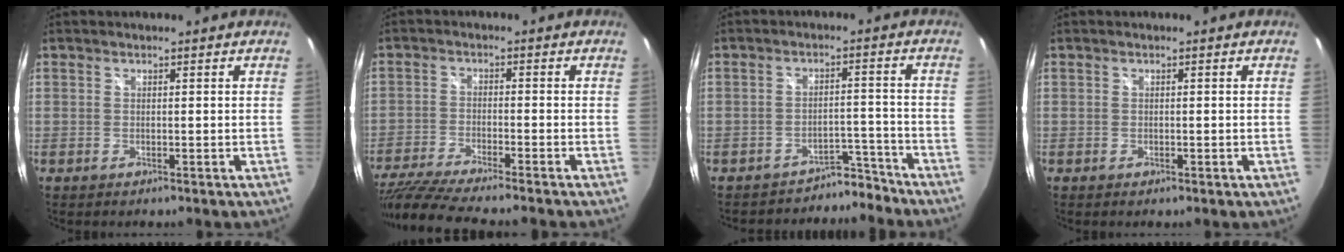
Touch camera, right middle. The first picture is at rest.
{"total": 11.6, "force": [-10.0, 0.0, 5.8], "torque": [-0.131, -0.032, -0.177]}
{"total": 6.0, "force": [-5.6, 2.1, 0.1], "torque": [0.010, 0.030, -0.074]}
{"total": 0.7, "force": [-0.2, 0.3, 0.6], "torque": [-0.005, 0.000, -0.004]}